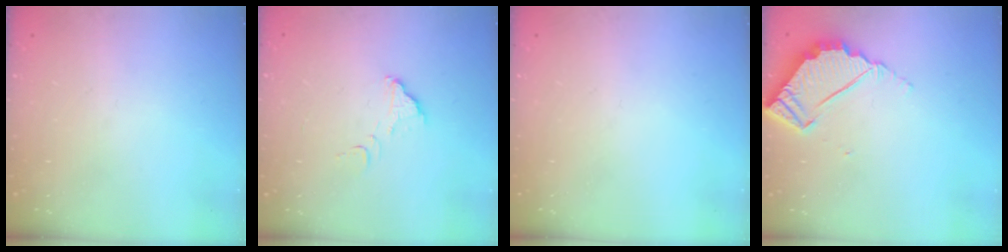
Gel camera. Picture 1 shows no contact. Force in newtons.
{"total": 2.9, "press": 2.9, "slide": 0.1}
{"total": 0.0}
{"total": 4.9, "press": 4.9, "slide": 0.1}